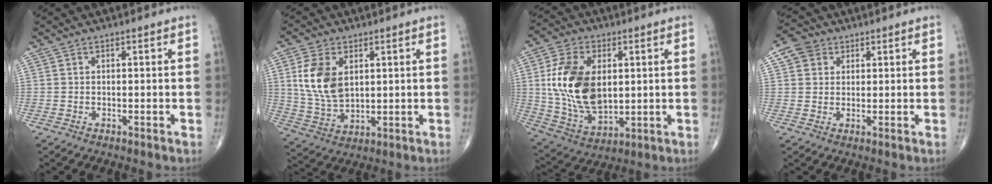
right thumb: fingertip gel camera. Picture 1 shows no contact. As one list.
[{"total": 10.9, "force": [2.9, 6.7, 8.1], "torque": [-0.151, -0.013, 0.063]}, {"total": 17.6, "force": [2.4, 10.8, 13.7], "torque": [-0.245, -0.014, 0.054]}, {"total": 5.0, "force": [2.1, 4.2, 1.7], "torque": [-0.018, 0.003, 0.037]}]